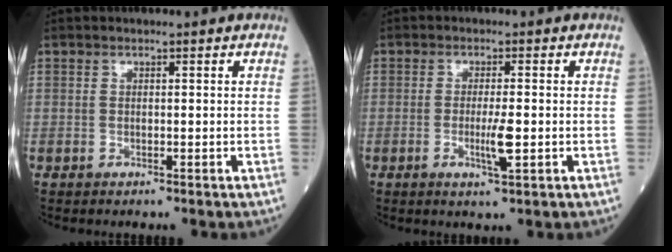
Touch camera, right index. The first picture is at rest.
{"total": 3.7, "force": [-0.9, 0.3, 3.6], "torque": [-0.064, -0.005, -0.015]}